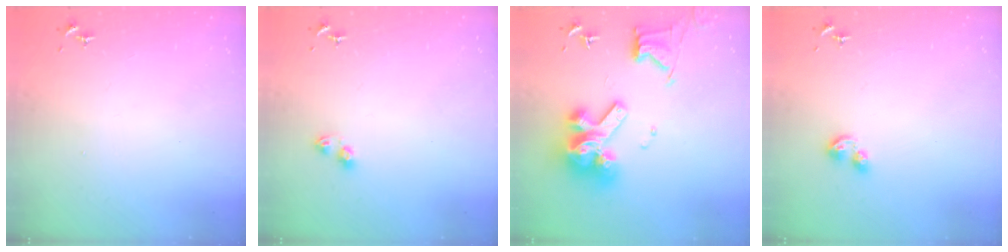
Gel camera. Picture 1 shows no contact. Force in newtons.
{"total": 5.0, "press": 5.0, "slide": 0.5}
{"total": 19.7, "press": 19.5, "slide": 2.3}
{"total": 6.6, "press": 6.6, "slide": 0.8}